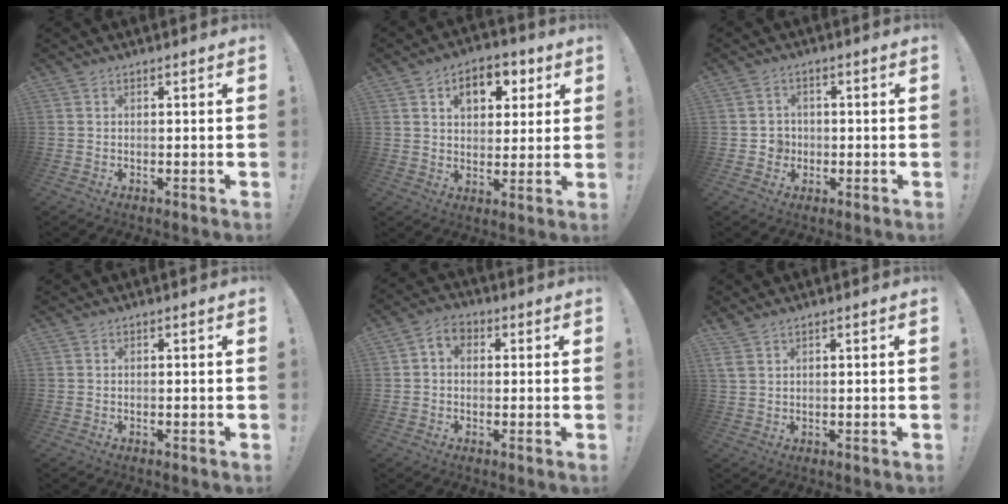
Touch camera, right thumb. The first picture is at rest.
{"total": 9.6, "force": [4.1, 6.7, 5.6], "torque": [-0.063, -0.015, 0.070]}
{"total": 3.9, "force": [-0.5, 3.8, 1.0], "torque": [-0.028, 0.002, -0.010]}
{"total": 0.0}
{"total": 4.4, "force": [0.6, 3.3, 2.8], "torque": [-0.044, 0.003, 0.012]}
{"total": 2.8, "force": [1.9, 1.2, 1.6], "torque": [-0.038, -0.004, 0.039]}